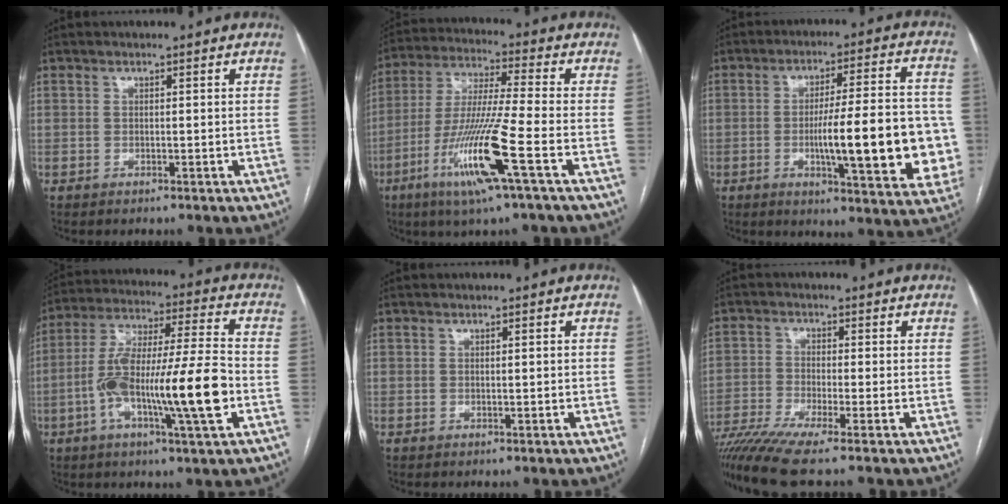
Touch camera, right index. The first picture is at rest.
{"total": 14.4, "force": [-5.9, -0.9, 13.1], "torque": [-0.270, -0.023, -0.116]}
{"total": 18.6, "force": [-3.1, 3.2, 18.1], "torque": [-0.207, 0.014, -0.033]}
{"total": 18.0, "force": [-4.6, 1.3, 17.3], "torque": [-0.319, 0.000, -0.081]}
{"total": 0.6, "force": [0.1, 0.1, 0.6], "torque": [-0.011, 0.002, 0.003]}
{"total": 9.7, "force": [-7.6, -0.9, 6.0], "torque": [-0.110, -0.022, -0.134]}